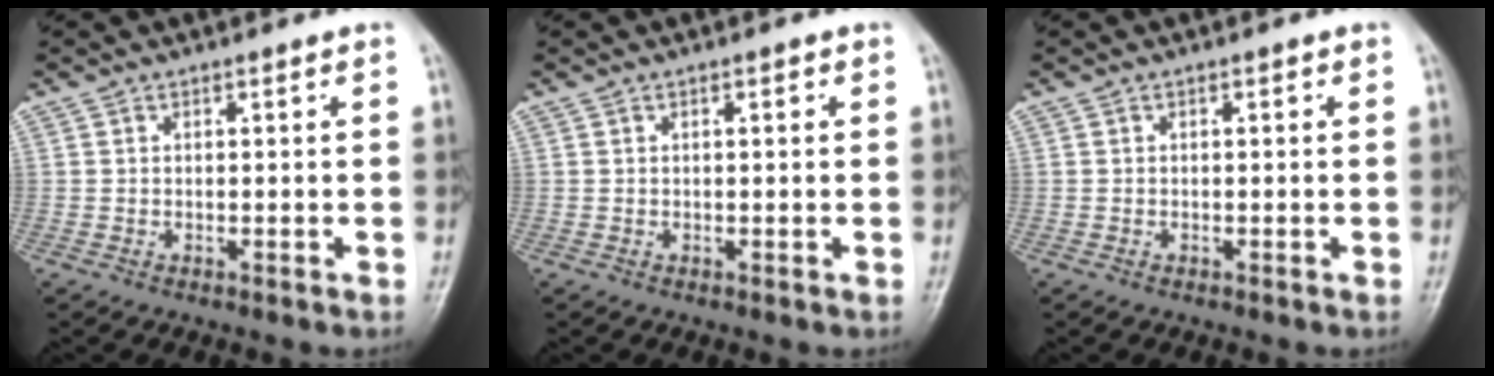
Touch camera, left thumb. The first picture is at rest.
{"total": 1.0, "force": [0.3, 0.4, 0.8], "torque": [-0.012, 0.002, 0.003]}
{"total": 0.6, "force": [0.0, 0.4, 0.4], "torque": [-0.002, 0.002, -0.001]}